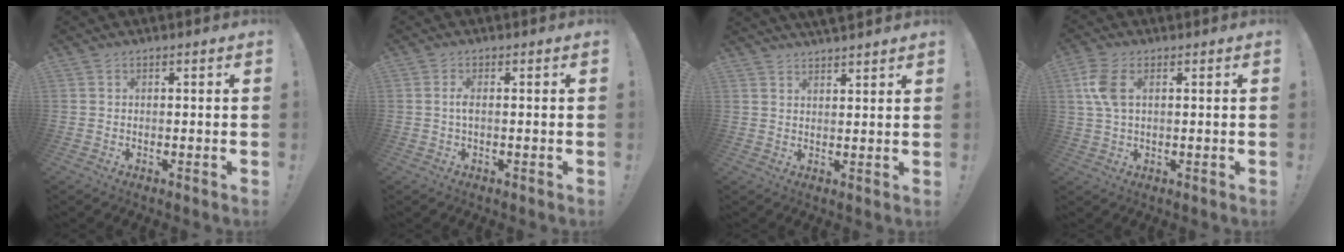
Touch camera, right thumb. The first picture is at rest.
{"total": 2.0, "force": [-0.2, 0.3, 2.0], "torque": [-0.046, -0.001, -0.007]}
{"total": 3.4, "force": [3.3, 0.5, 0.8], "torque": [-0.007, -0.021, 0.059]}
{"total": 7.3, "force": [1.8, 3.9, 5.9], "torque": [-0.125, 0.001, 0.033]}